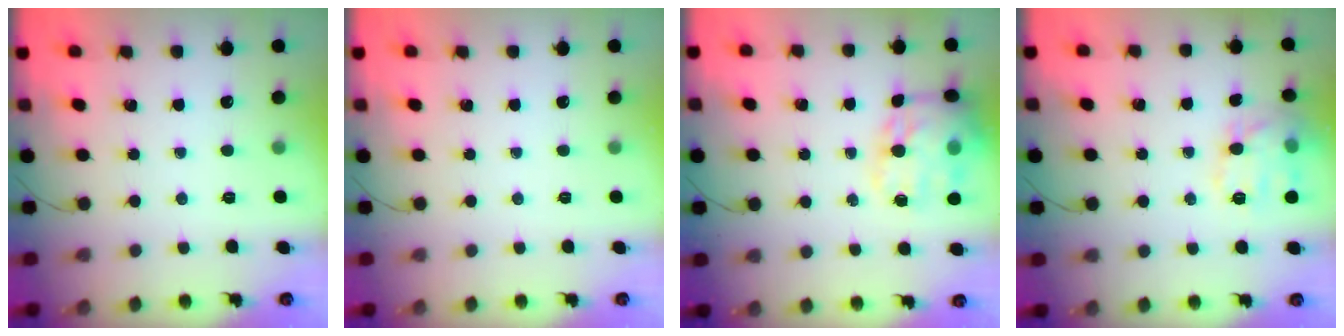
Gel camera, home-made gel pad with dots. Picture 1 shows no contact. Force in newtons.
{"total": 0.0}
{"total": 17.6, "press": 17.4, "slide": 2.5}
{"total": 13.5, "press": 13.5, "slide": 0.5}